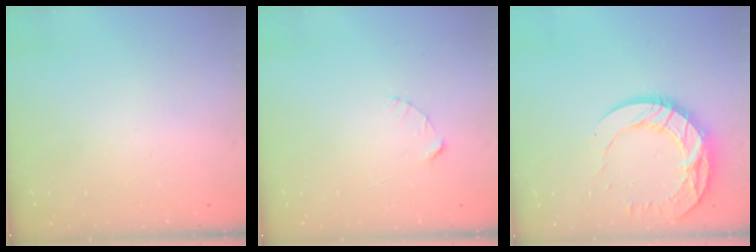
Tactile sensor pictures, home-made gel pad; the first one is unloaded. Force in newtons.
{"total": 2.4, "press": 2.4, "slide": 0.2}
{"total": 17.2, "press": 17.1, "slide": 1.5}